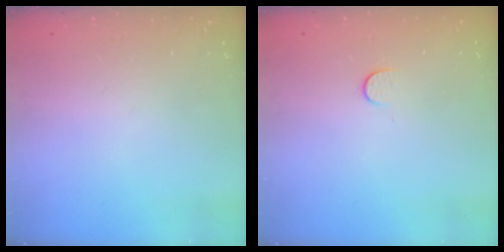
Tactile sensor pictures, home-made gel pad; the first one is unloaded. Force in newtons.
{"total": 5.0, "press": 5.0, "slide": 0.5}